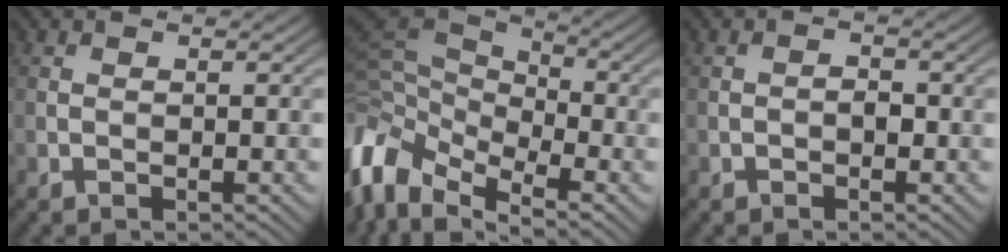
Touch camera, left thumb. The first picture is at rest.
{"total": 11.3, "force": [-4.1, 6.4, 8.4], "torque": [-0.217, -0.002, -0.073]}
{"total": 1.3, "force": [-0.5, 0.7, 1.0], "torque": [-0.015, 0.006, -0.011]}